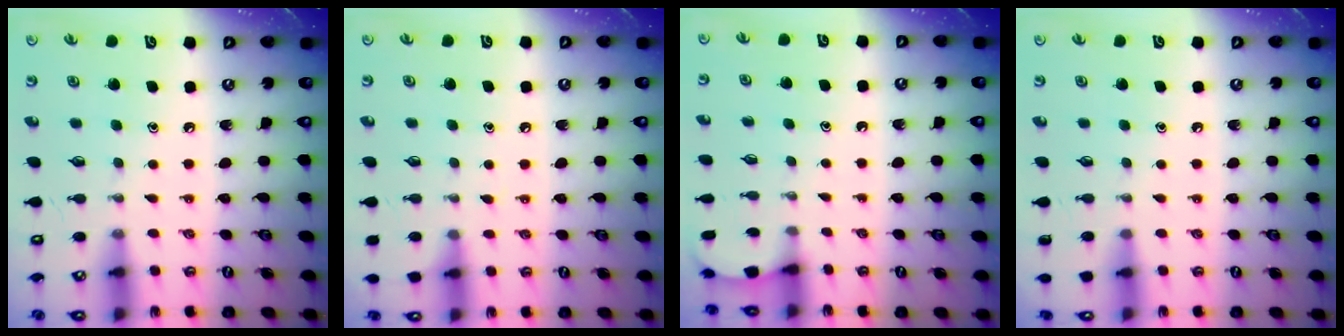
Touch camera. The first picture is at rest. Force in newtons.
{"total": 4.7, "press": 4.7, "slide": 0.7}
{"total": 1.8, "press": 1.8, "slide": 0.2}
{"total": 0.0}